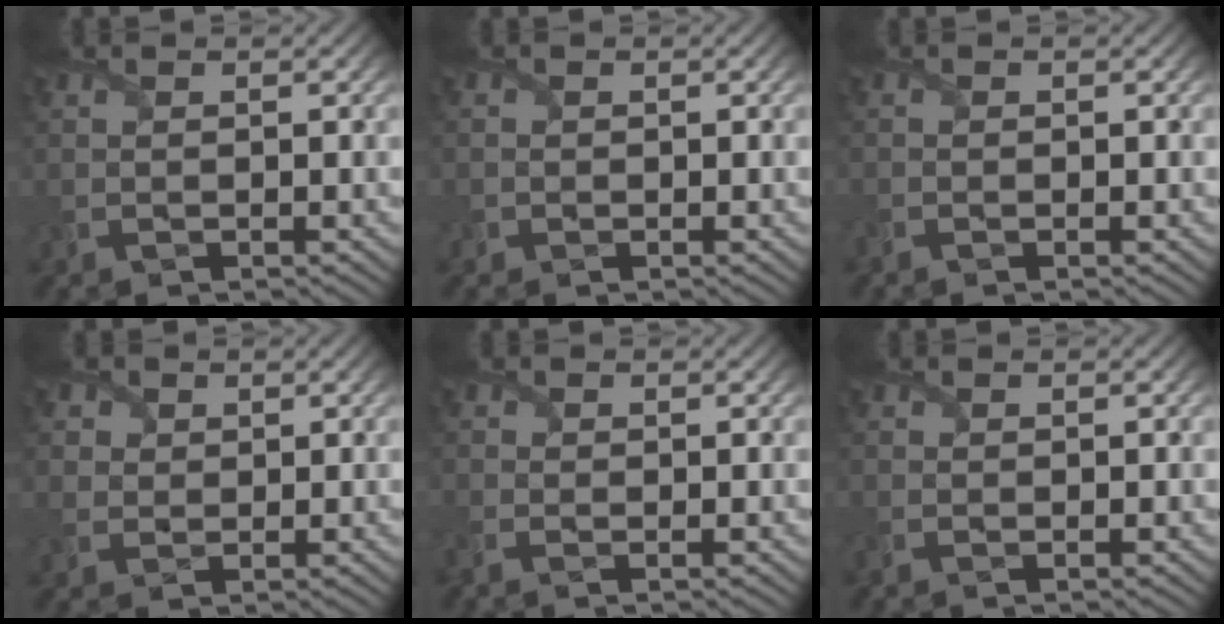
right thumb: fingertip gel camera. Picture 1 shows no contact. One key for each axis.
{"total": 1.2, "fx": -0.3, "fy": 1.1, "fz": 0.0, "tx": 0.003, "ty": -0.006, "tz": -0.009}
{"total": 0.8, "fx": -0.7, "fy": 0.3, "fz": 0.2, "tx": -0.008, "ty": -0.004, "tz": -0.018}
{"total": 3.8, "fx": 1.8, "fy": 3.1, "fz": 1.1, "tx": -0.057, "ty": -0.008, "tz": 0.038}
{"total": 2.2, "fx": -1.0, "fy": 1.6, "fz": 1.1, "tx": -0.035, "ty": -0.010, "tz": -0.028}
{"total": 0.9, "fx": -0.5, "fy": 0.6, "fz": 0.5, "tx": -0.014, "ty": -0.006, "tz": -0.009}